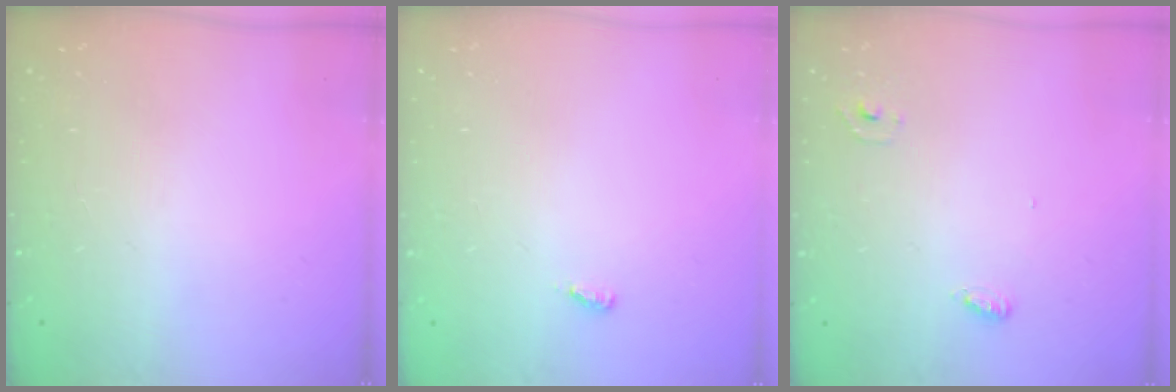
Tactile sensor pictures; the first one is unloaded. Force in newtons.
{"total": 2.6, "press": 2.4, "slide": 1.0}
{"total": 3.5, "press": 3.2, "slide": 1.4}